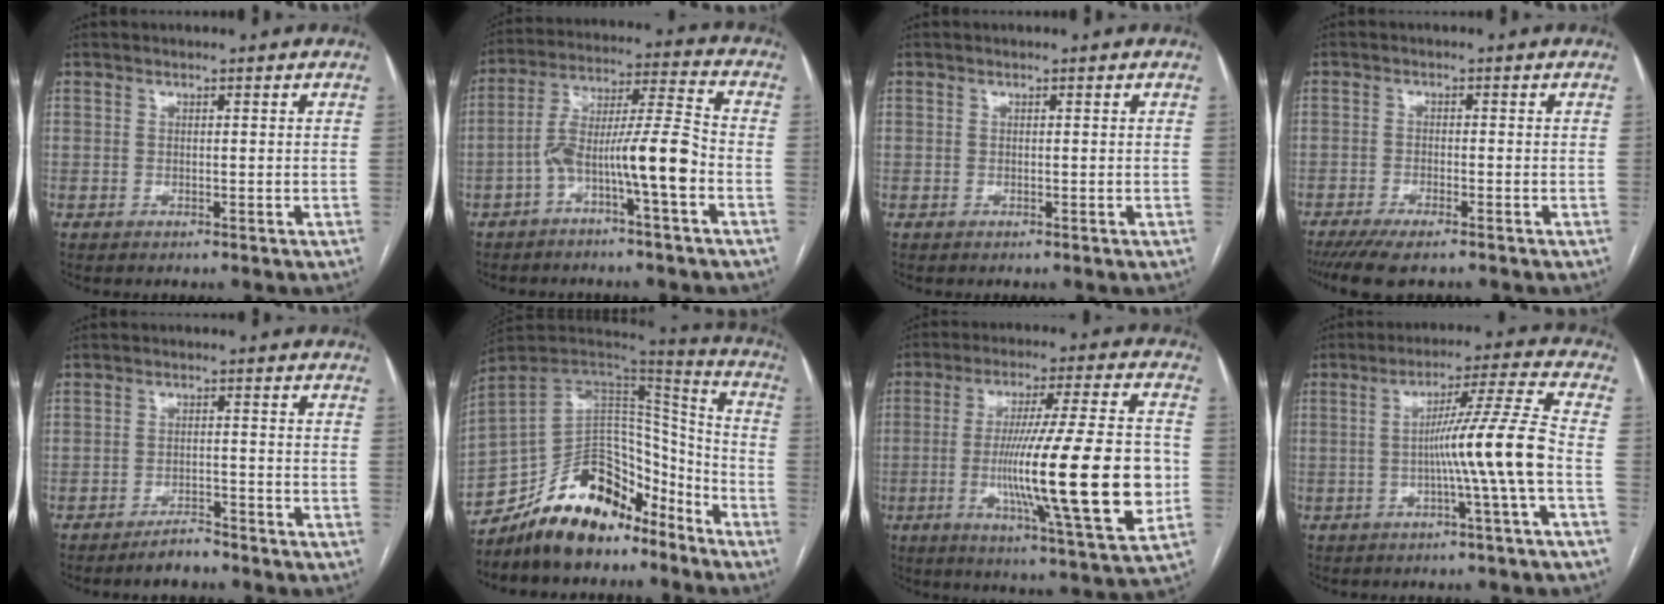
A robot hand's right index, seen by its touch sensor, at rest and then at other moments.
{"total": 11.1, "force": [-4.4, 0.4, 10.2], "torque": [-0.185, 0.031, -0.076]}
{"total": 0.0}
{"total": 5.7, "force": [-4.3, 1.1, 3.5], "torque": [-0.056, -0.011, -0.069]}
{"total": 3.3, "force": [-3.0, 0.8, 1.1], "torque": [-0.018, -0.001, -0.048]}
{"total": 17.9, "force": [-13.6, 8.2, 8.1], "torque": [-0.129, 0.055, -0.232]}
{"total": 22.2, "force": [-3.4, 1.1, 21.9], "torque": [-0.338, -0.011, -0.056]}
{"total": 10.1, "force": [-2.2, -2.2, 9.6], "torque": [-0.156, 0.013, -0.036]}